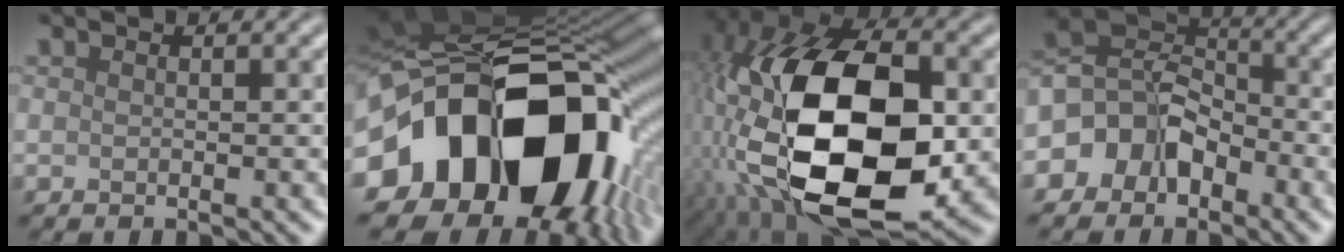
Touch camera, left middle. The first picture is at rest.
{"total": 19.3, "force": [-3.7, 13.5, 13.3], "torque": [-0.241, -0.019, -0.041]}
{"total": 18.4, "force": [-1.7, 10.9, 14.8], "torque": [-0.310, -0.021, -0.023]}
{"total": 5.6, "force": [-2.5, 4.2, 2.8], "torque": [-0.039, 0.017, -0.064]}